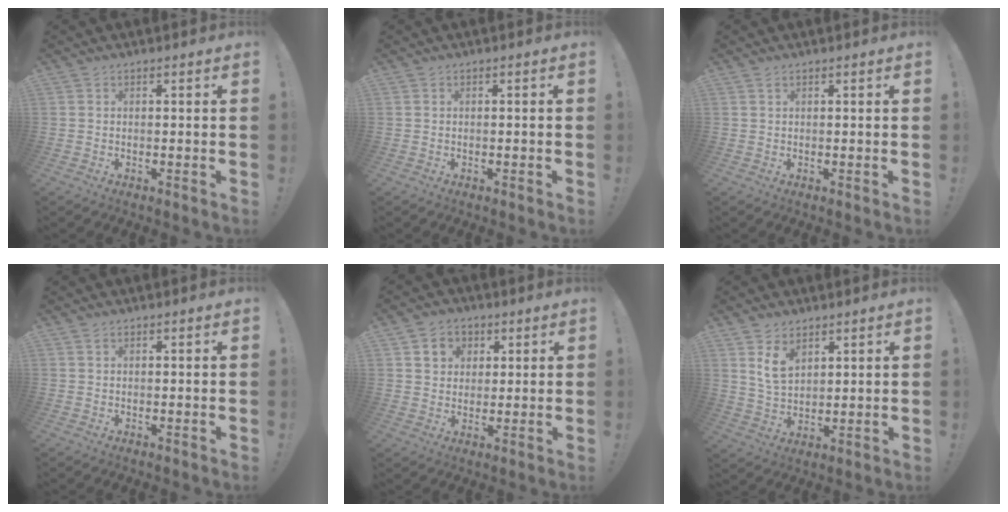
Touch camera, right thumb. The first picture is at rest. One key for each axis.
{"total": 0.7, "fx": -0.5, "fy": -0.2, "fz": 0.4, "tx": -0.011, "ty": 0.002, "tz": -0.010}
{"total": 0.8, "fx": 0.4, "fy": 0.2, "fz": 0.7, "tx": -0.006, "ty": -0.002, "tz": 0.005}
{"total": 0.9, "fx": 0.5, "fy": 0.2, "fz": 0.7, "tx": -0.006, "ty": -0.002, "tz": 0.007}
{"total": 7.0, "fx": 3.0, "fy": 6.0, "fz": 2.0, "tx": -0.027, "ty": -0.009, "tz": 0.059}
{"total": 7.5, "fx": 4.6, "fy": 4.7, "fz": 3.6, "tx": -0.061, "ty": -0.023, "tz": 0.087}